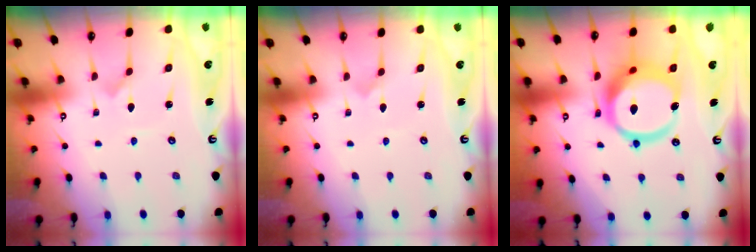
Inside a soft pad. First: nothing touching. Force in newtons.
{"total": 0.0}
{"total": 17.9, "press": 17.8, "slide": 2.2}